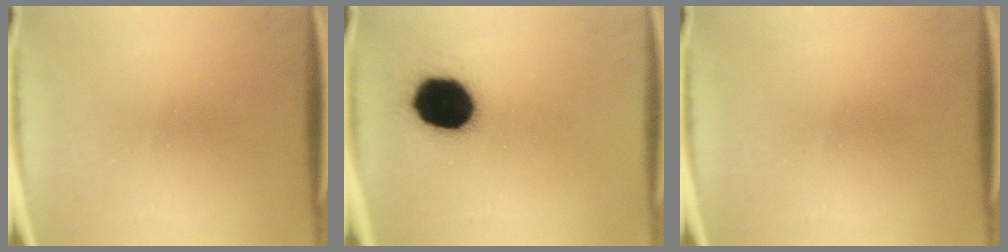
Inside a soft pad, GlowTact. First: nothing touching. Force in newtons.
{"total": 16.9}
{"total": 0.0}